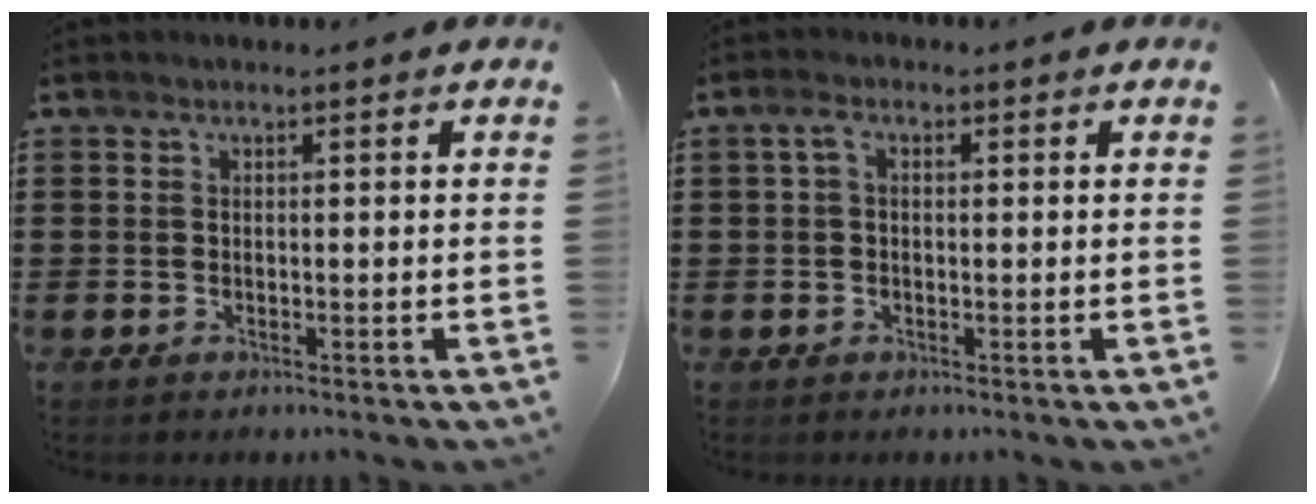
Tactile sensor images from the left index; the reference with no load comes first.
{"total": 2.2, "force": [0.2, 1.1, 1.9], "torque": [-0.039, 0.008, 0.001]}